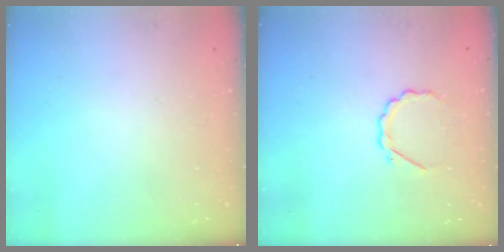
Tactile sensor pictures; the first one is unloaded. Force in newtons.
{"total": 3.9, "press": 3.7, "slide": 1.3}